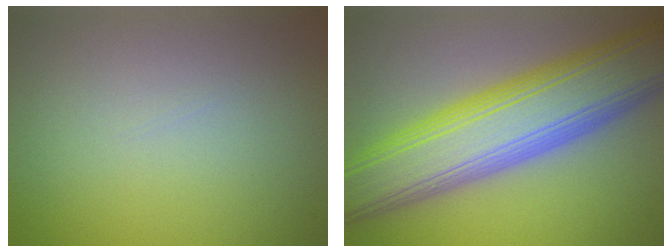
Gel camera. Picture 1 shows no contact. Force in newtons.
{"total": 11.7, "press": 11.6, "slide": 0.3}